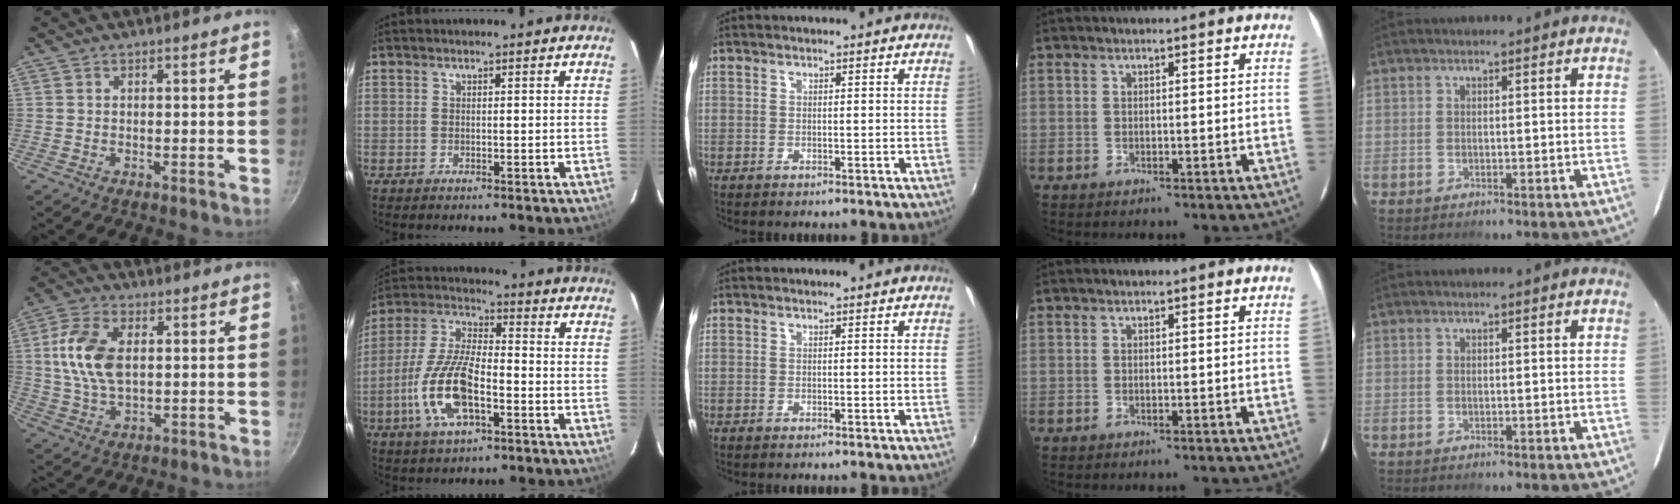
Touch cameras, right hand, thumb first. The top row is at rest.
{"thumb": {"total": 11.2, "force": [1.5, 6.6, 9.0], "torque": [-0.170, 0.010, 0.024]}, "index": {"total": 14.3, "force": [-5.2, 5.3, 12.2], "torque": [-0.265, -0.004, -0.101]}}